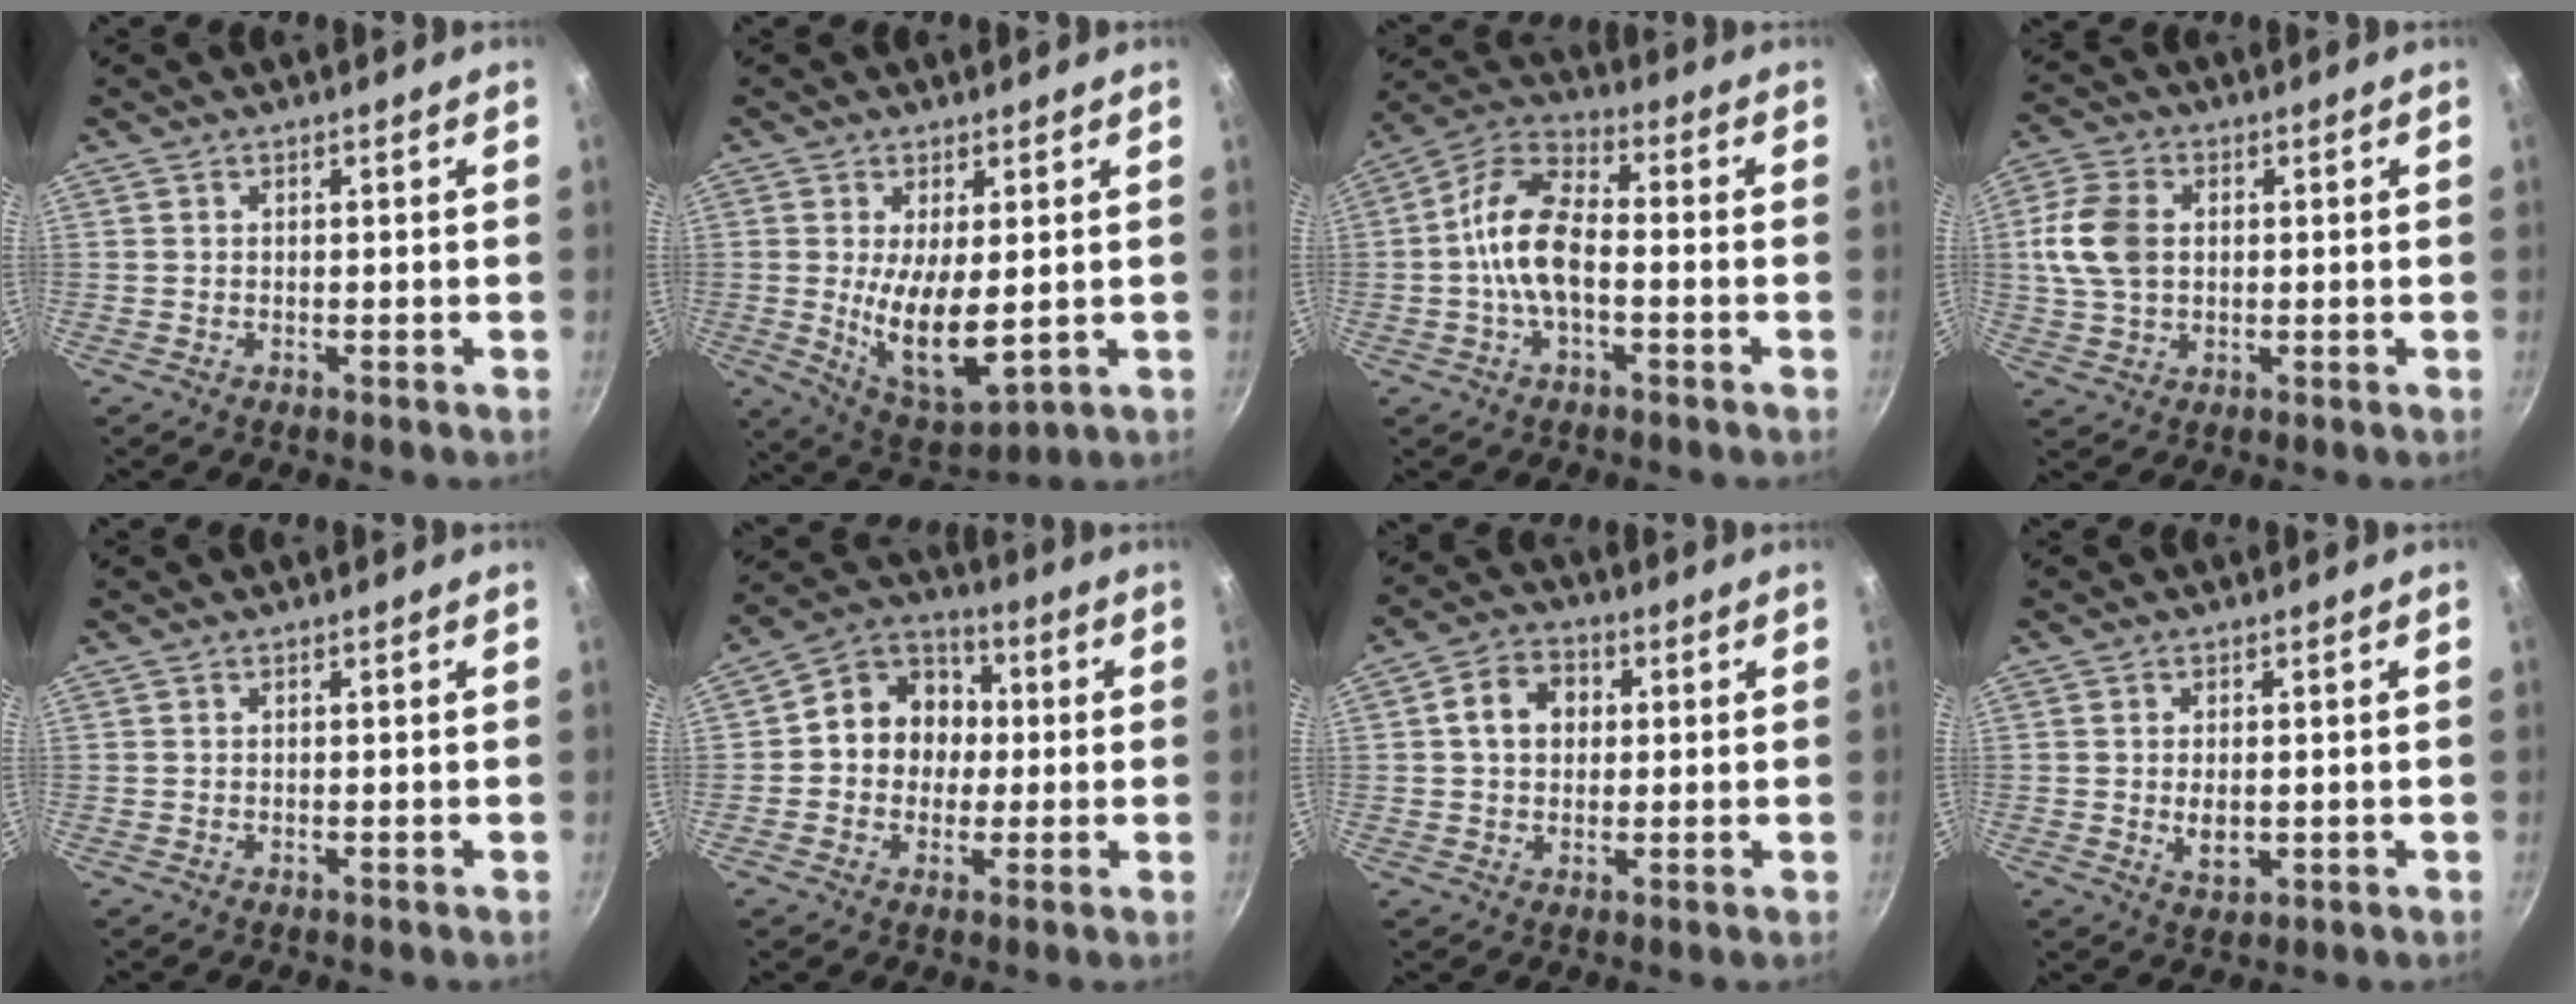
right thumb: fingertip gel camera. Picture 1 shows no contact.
{"total": 11.8, "force": [0.0, 4.9, 10.7], "torque": [-0.179, -0.027, 0.018]}
{"total": 11.9, "force": [-1.6, 6.1, 10.1], "torque": [-0.182, 0.041, -0.049]}
{"total": 11.2, "force": [1.1, 7.8, 7.9], "torque": [-0.147, 0.014, 0.012]}
{"total": 0.0}
{"total": 11.9, "force": [0.2, 10.3, 5.8], "torque": [-0.047, 0.028, -0.016]}
{"total": 7.7, "force": [1.3, 6.2, 4.4], "torque": [-0.052, 0.014, 0.011]}
{"total": 4.1, "force": [-0.2, 2.4, 3.3], "torque": [-0.058, -0.008, 0.001]}